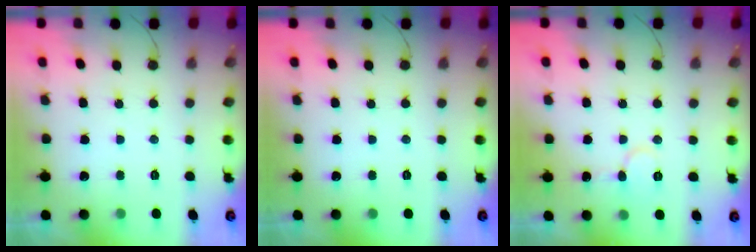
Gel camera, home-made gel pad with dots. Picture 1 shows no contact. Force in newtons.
{"total": 0.0}
{"total": 5.8, "press": 5.7, "slide": 0.6}